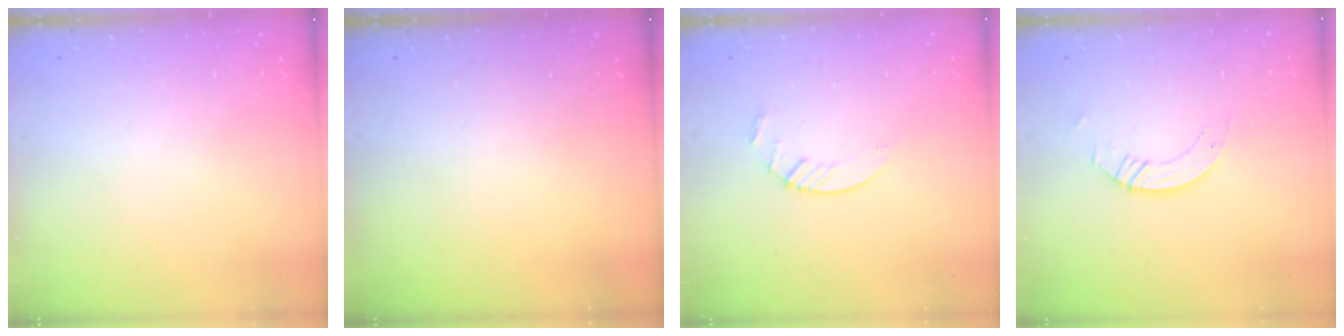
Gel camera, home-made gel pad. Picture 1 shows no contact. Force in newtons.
{"total": 0.0}
{"total": 4.9, "press": 4.9, "slide": 0.4}
{"total": 3.4, "press": 3.4, "slide": 0.1}